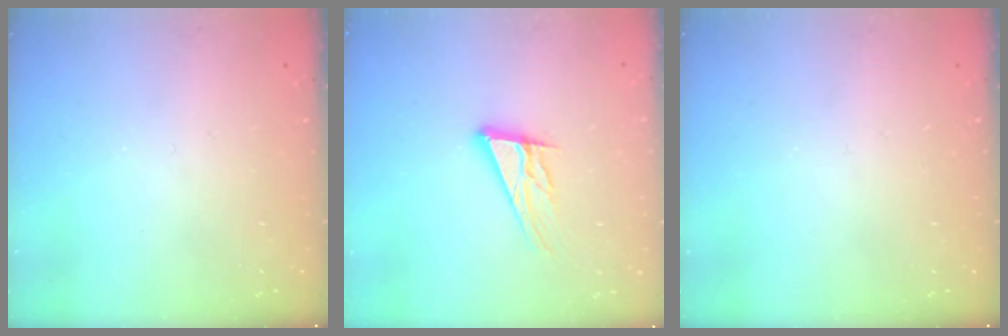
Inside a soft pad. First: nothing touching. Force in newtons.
{"total": 13.0, "press": 12.7, "slide": 2.8}
{"total": 0.0}